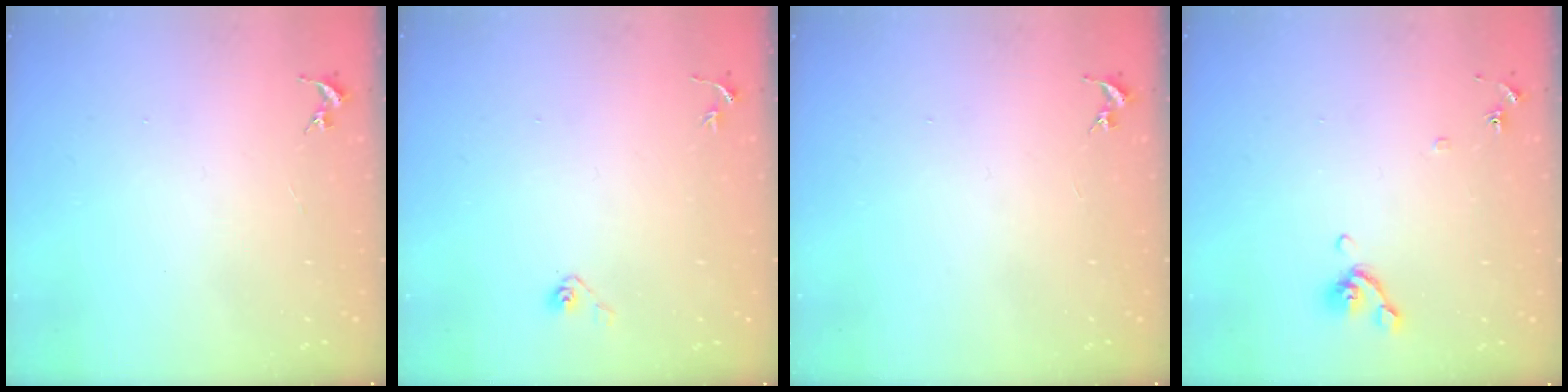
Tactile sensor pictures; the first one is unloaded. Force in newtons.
{"total": 3.6, "press": 3.3, "slide": 1.5}
{"total": 0.0}
{"total": 7.8, "press": 7.6, "slide": 1.6}